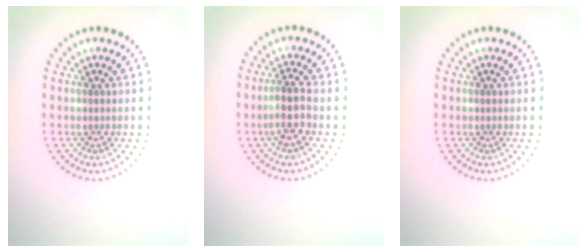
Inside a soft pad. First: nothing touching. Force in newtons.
{"total": 2.7, "press": 2.4, "slide": 1.2}
{"total": 0.0}